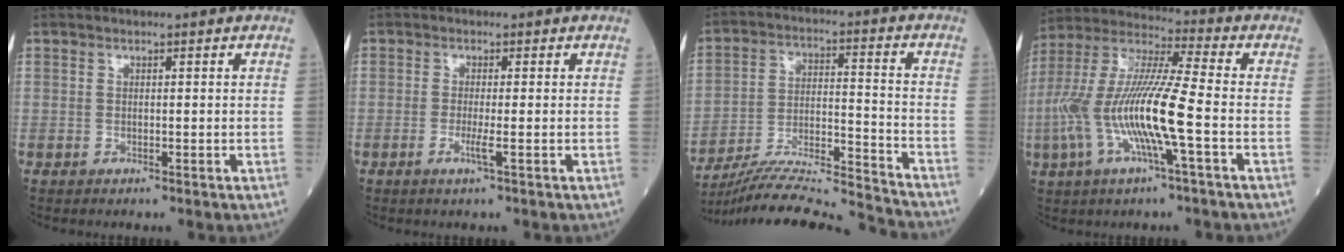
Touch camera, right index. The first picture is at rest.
{"total": 2.0, "force": [-0.8, -0.3, 1.9], "torque": [-0.039, -0.004, -0.016]}
{"total": 18.6, "force": [-17.8, -1.2, 5.2], "torque": [-0.106, -0.002, -0.288]}
{"total": 15.9, "force": [-3.7, 1.0, 15.4], "torque": [-0.322, -0.001, -0.077]}